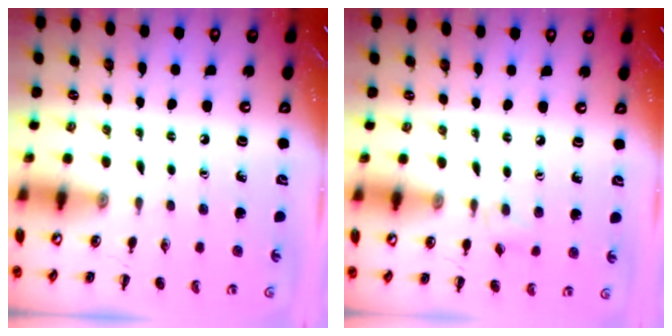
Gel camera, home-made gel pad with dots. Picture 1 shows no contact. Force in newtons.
{"total": 3.4, "press": 3.1, "slide": 1.3}